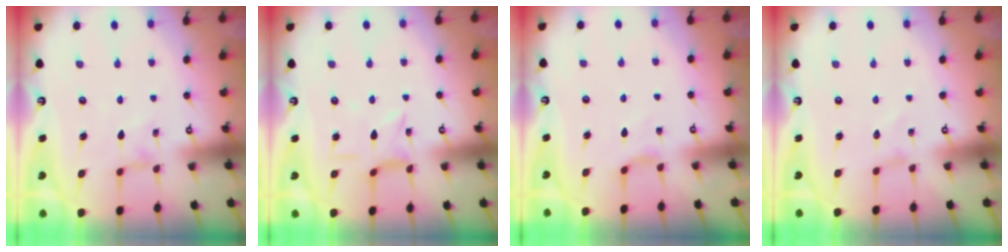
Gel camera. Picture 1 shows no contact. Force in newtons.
{"total": 1.6, "press": 1.6, "slide": 0.5}
{"total": 2.7, "press": 2.6, "slide": 0.6}
{"total": 0.0}